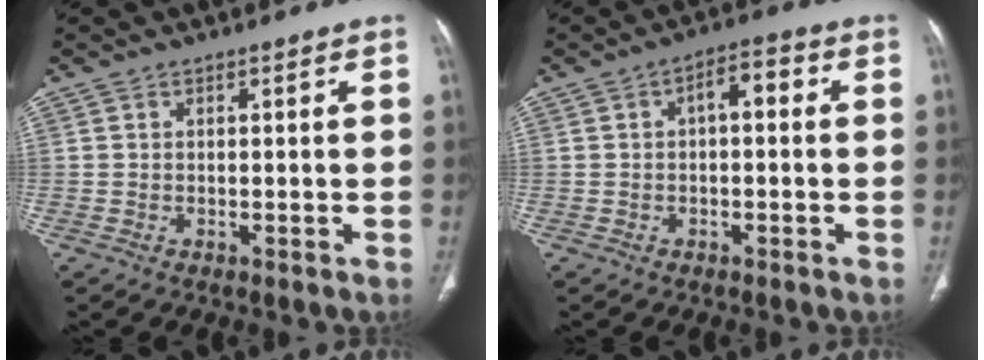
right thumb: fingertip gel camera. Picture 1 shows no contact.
{"total": 4.8, "force": [0.5, 2.3, 4.2], "torque": [-0.055, 0.019, 0.000]}